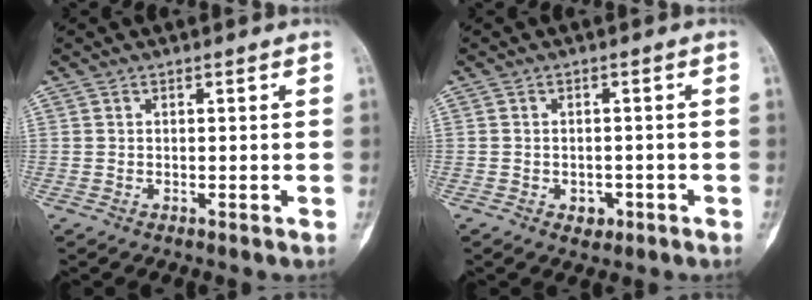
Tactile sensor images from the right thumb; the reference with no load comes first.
{"total": 2.3, "force": [-1.1, 1.7, 1.2], "torque": [-0.002, 0.005, -0.010]}